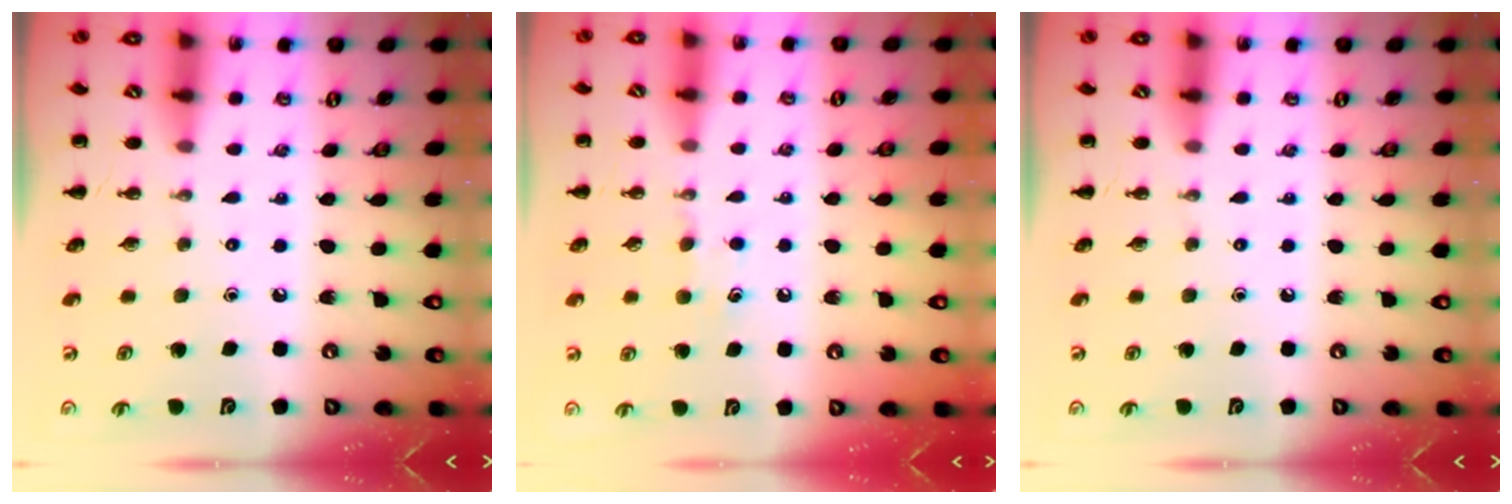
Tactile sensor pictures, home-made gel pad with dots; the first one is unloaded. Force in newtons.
{"total": 4.7, "press": 4.5, "slide": 1.5}
{"total": 0.0}